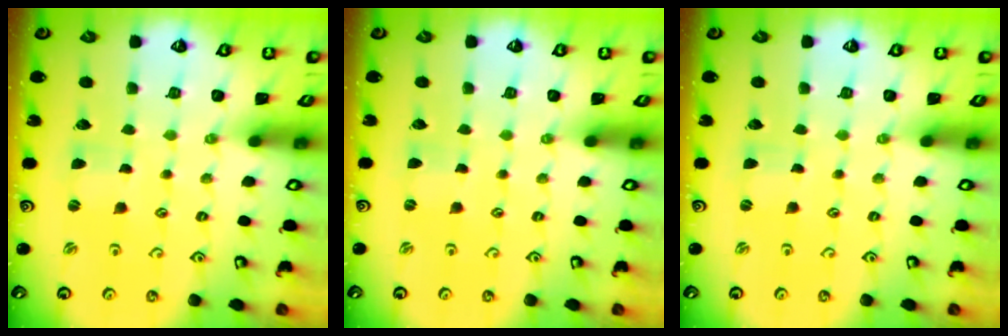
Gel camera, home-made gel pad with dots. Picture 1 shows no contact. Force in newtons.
{"total": 0.0}
{"total": 0.0}